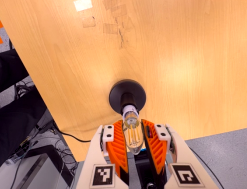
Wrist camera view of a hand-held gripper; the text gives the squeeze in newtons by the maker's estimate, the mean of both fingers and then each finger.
{"total": 12.4, "left": 11.8, "right": 13.0}